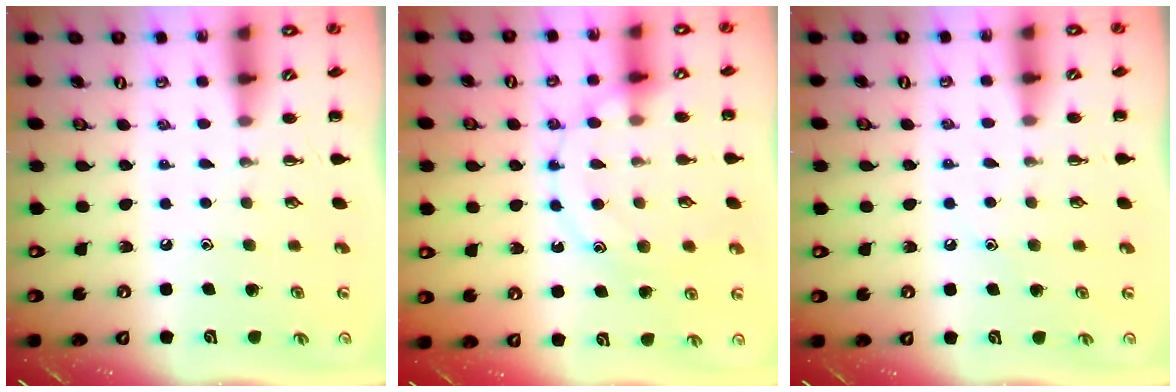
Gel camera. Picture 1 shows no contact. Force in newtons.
{"total": 13.7, "press": 13.7, "slide": 0.4}
{"total": 6.8, "press": 6.6, "slide": 1.8}